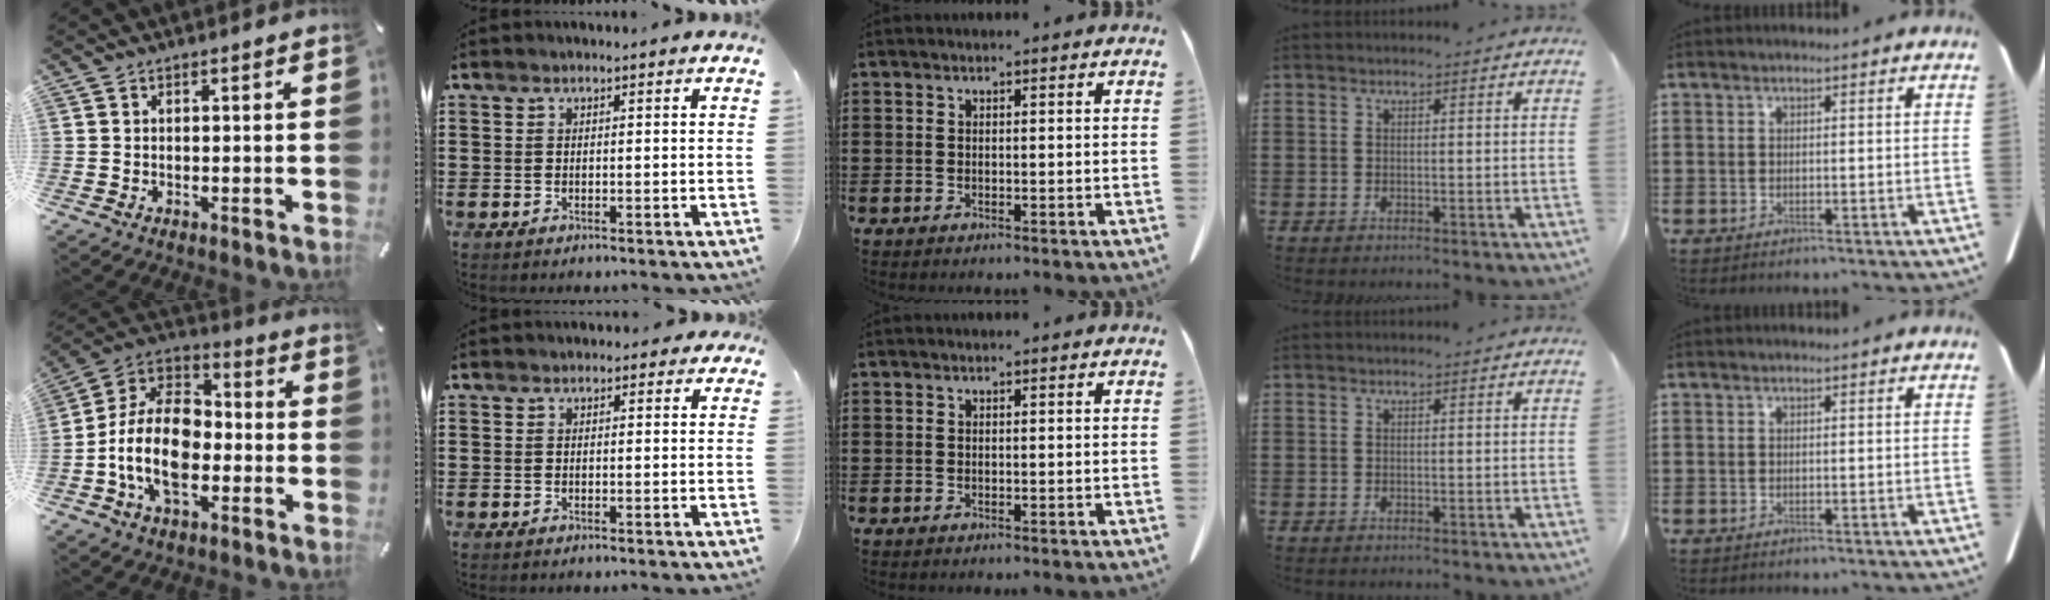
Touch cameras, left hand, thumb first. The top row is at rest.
{"thumb": {"total": 16.5, "force": [-5.3, 10.8, 11.4], "torque": [-0.259, 0.016, -0.104]}, "index": {"total": 1.0, "force": [0.4, 0.7, 0.5], "torque": [-0.005, 0.004, 0.004]}}